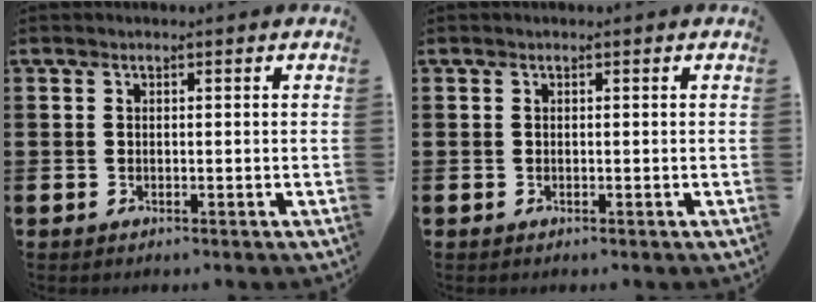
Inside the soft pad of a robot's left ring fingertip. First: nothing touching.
{"total": 0.0}